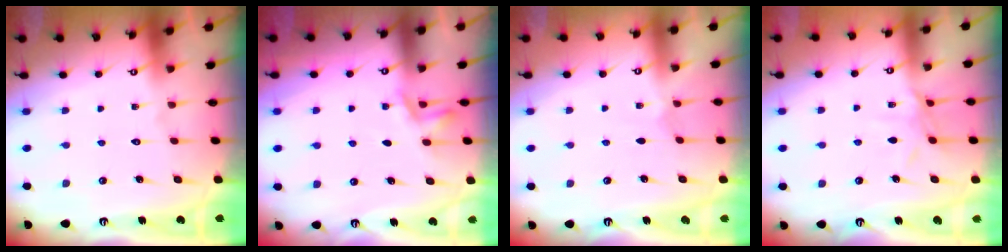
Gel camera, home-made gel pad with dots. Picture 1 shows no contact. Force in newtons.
{"total": 2.7, "press": 2.3, "slide": 1.5}
{"total": 0.6, "press": 0.6, "slide": 0.2}
{"total": 6.3, "press": 6.3, "slide": 0.6}